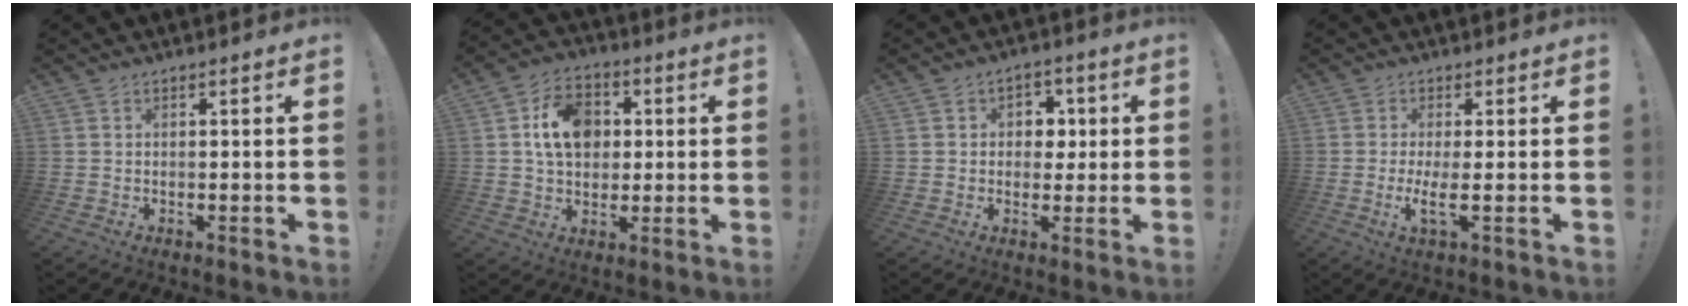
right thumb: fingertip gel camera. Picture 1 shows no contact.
{"total": 12.4, "force": [2.6, 9.6, 7.4], "torque": [-0.096, 0.000, 0.050]}
{"total": 5.9, "force": [0.6, 5.4, 2.2], "torque": [-0.024, 0.002, 0.010]}
{"total": 4.5, "force": [-0.3, 0.3, 4.5], "torque": [-0.090, -0.017, -0.005]}